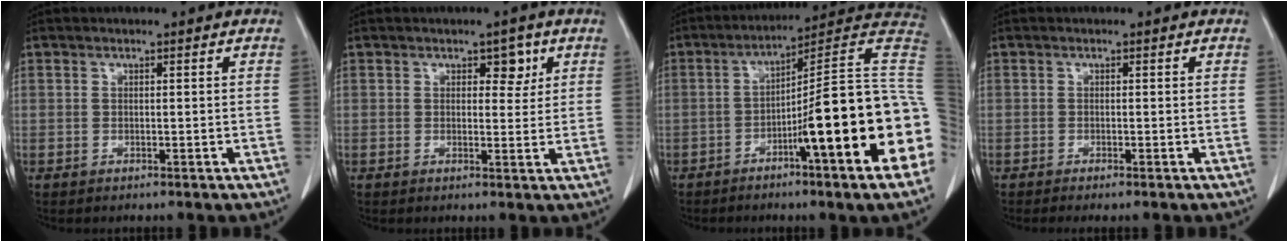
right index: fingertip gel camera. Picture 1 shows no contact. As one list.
[{"total": 2.9, "force": [1.4, 1.7, 1.9], "torque": [-0.017, 0.003, 0.017]}, {"total": 21.0, "force": [-5.5, -0.1, 20.3], "torque": [-0.196, 0.023, -0.081]}, {"total": 1.2, "force": [-1.0, -0.1, 0.8], "torque": [-0.013, -0.002, -0.016]}]